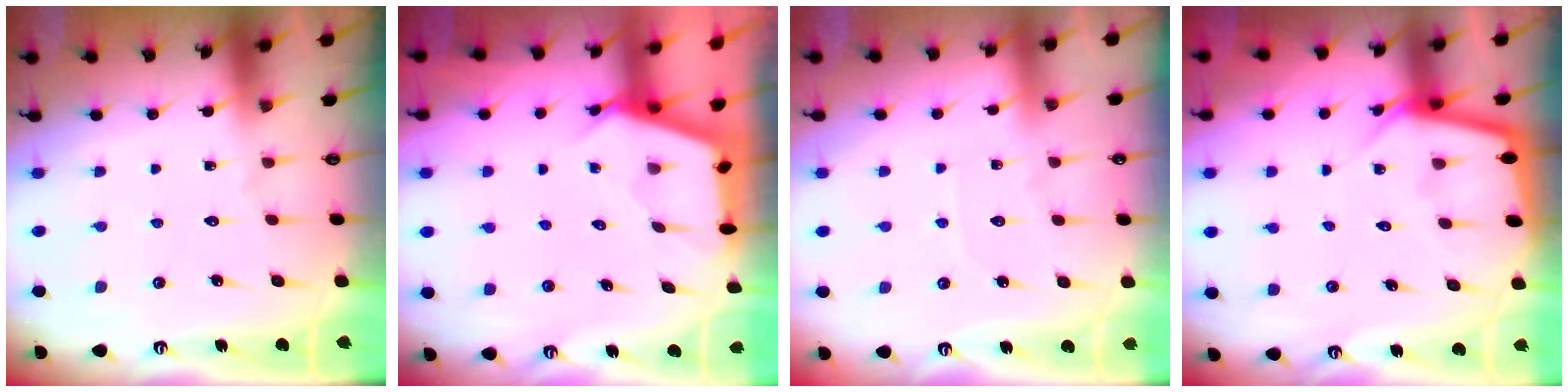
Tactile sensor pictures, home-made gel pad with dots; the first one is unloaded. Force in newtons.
{"total": 2.7, "press": 2.7, "slide": 0.3}
{"total": 2.1, "press": 2.1, "slide": 0.4}
{"total": 4.9, "press": 4.9, "slide": 0.5}